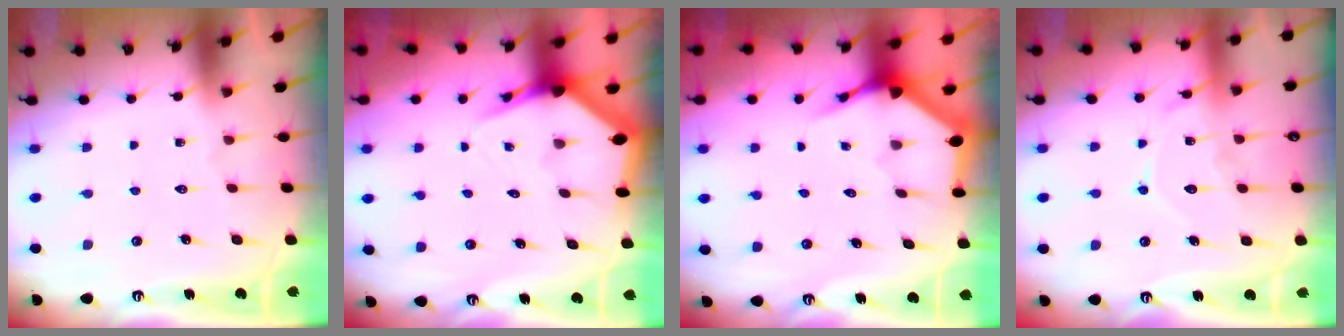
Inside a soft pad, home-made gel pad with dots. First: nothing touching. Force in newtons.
{"total": 4.3, "press": 4.2, "slide": 0.7}
{"total": 3.7, "press": 3.6, "slide": 0.5}
{"total": 12.0, "press": 12.0, "slide": 1.0}